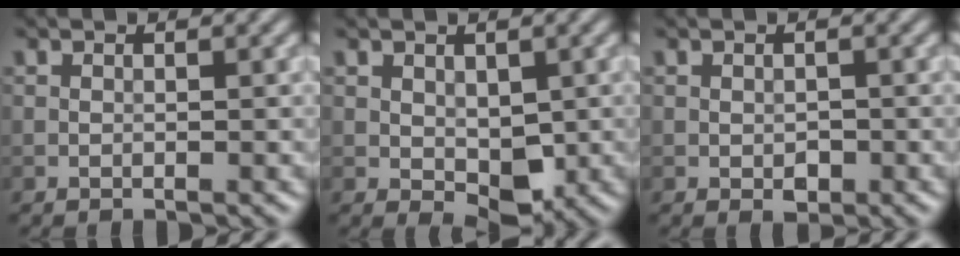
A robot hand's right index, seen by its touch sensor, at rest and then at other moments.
{"total": 3.0, "force": [0.1, 1.9, 2.3], "torque": [-0.032, -0.006, 0.007]}
{"total": 1.0, "force": [-0.3, 0.7, 0.7], "torque": [-0.008, -0.003, -0.003]}